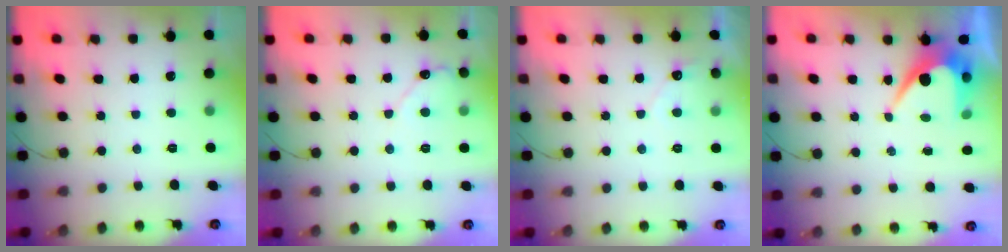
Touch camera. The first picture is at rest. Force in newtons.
{"total": 5.9, "press": 5.8, "slide": 0.5}
{"total": 3.7, "press": 3.7, "slide": 0.2}
{"total": 8.2, "press": 8.2, "slide": 0.4}